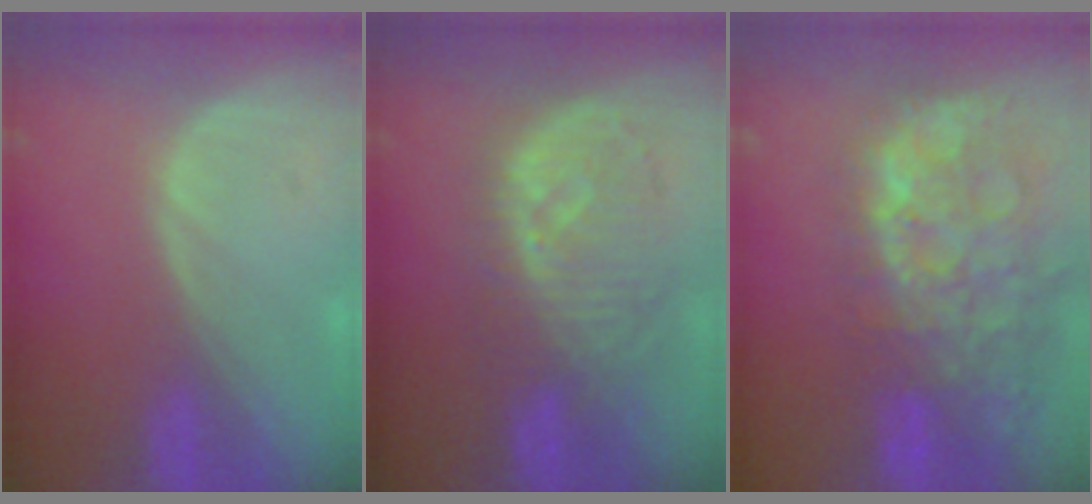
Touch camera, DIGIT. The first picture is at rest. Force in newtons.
{"total": 9.4, "press": 8.9, "slide": 3.2}
{"total": 14.9, "press": 12.1, "slide": 8.7}